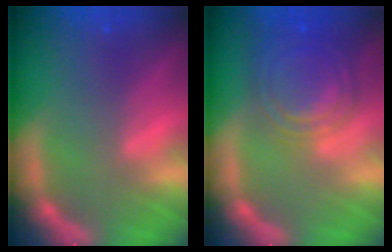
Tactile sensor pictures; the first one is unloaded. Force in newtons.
{"total": 9.1}